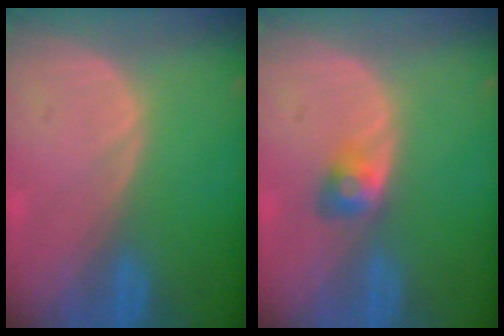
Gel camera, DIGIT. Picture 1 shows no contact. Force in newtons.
{"total": 2.8, "press": 2.6, "slide": 1.2}